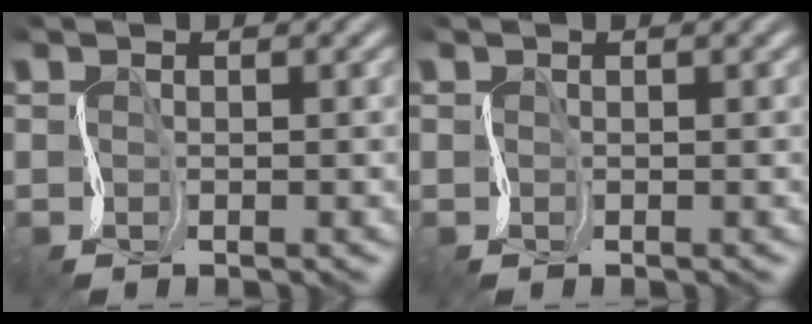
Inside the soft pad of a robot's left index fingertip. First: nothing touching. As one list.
[{"total": 0.0}]